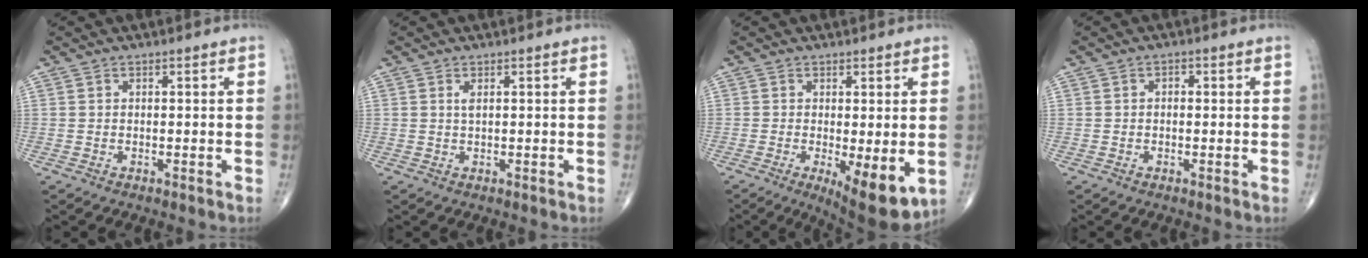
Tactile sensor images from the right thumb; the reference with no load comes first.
{"total": 1.0, "force": [0.4, 0.2, 0.9], "torque": [-0.022, 0.000, 0.007]}
{"total": 9.5, "force": [-2.3, 2.9, 8.7], "torque": [-0.123, -0.025, -0.028]}
{"total": 1.0, "force": [0.1, 0.6, 0.7], "torque": [-0.011, 0.003, -0.002]}